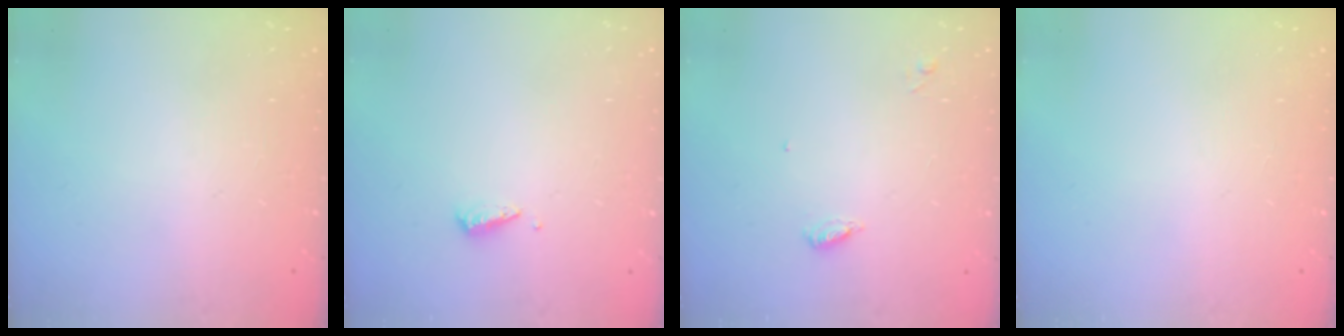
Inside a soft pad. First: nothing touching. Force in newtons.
{"total": 2.9, "press": 2.9, "slide": 0.4}
{"total": 4.0, "press": 4.0, "slide": 0.4}
{"total": 0.0}